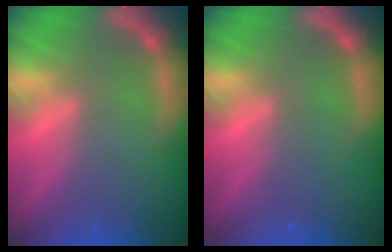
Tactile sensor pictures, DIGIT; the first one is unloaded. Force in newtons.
{"total": 0.0}